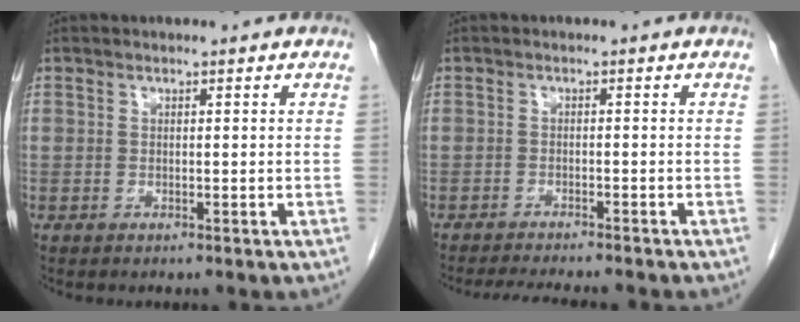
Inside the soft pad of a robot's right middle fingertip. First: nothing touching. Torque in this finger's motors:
{"motor_torque": [0.32, -0.31, 0.04, 0.02]}